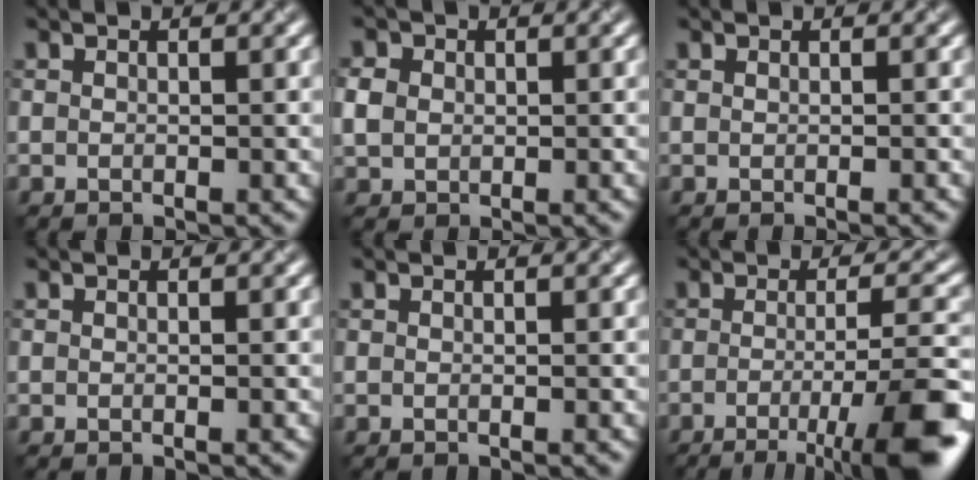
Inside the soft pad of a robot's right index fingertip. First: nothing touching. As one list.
[{"total": 1.6, "force": [0.0, 1.5, 0.6], "torque": [-0.013, 0.009, 0.006]}, {"total": 1.0, "force": [-0.2, 0.5, 0.9], "torque": [0.000, 0.000, -0.006]}, {"total": 0.8, "force": [-0.2, 0.4, 0.7], "torque": [0.002, 0.001, -0.006]}, {"total": 0.7, "force": [-0.2, 0.3, 0.6], "torque": [0.002, 0.000, -0.005]}, {"total": 10.5, "force": [-4.5, 2.3, 9.2], "torque": [-0.108, 0.001, -0.060]}]